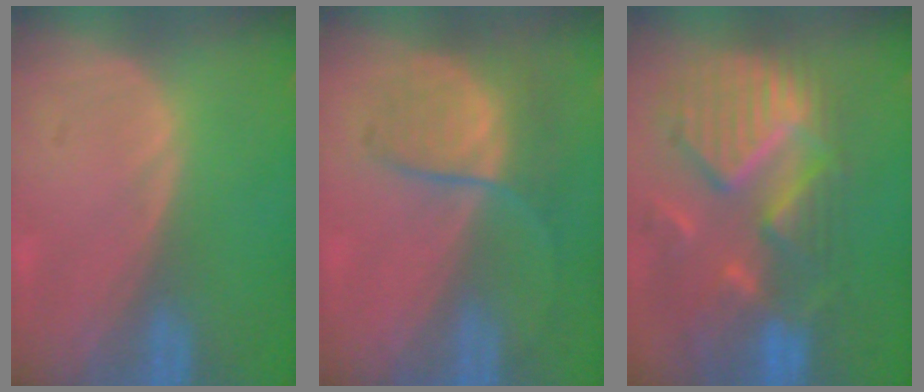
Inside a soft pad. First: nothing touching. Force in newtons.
{"total": 6.3, "press": 6.0, "slide": 2.0}
{"total": 11.9, "press": 10.6, "slide": 5.4}